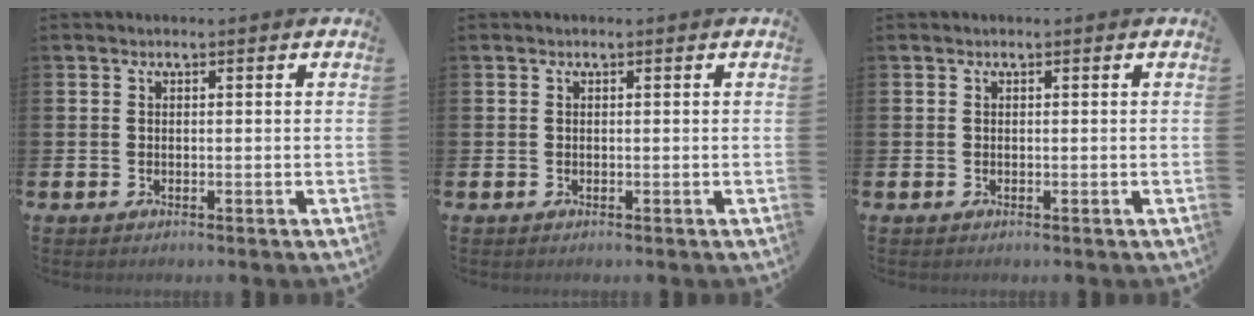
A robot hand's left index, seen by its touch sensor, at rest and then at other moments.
{"total": 0.0}
{"total": 0.0}